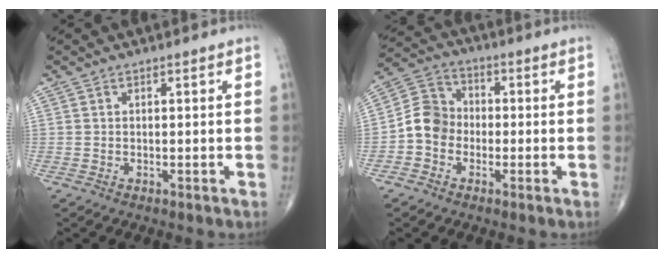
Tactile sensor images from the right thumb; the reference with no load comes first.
{"total": 7.4, "force": [-1.8, 6.4, 3.3], "torque": [-0.041, 0.030, -0.050]}